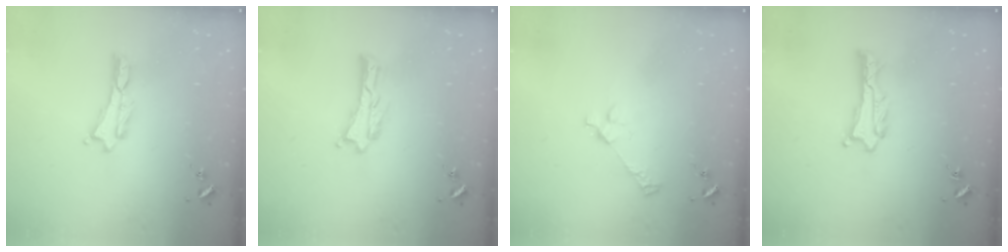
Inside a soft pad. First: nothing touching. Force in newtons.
{"total": 0.0}
{"total": 2.6, "press": 2.6, "slide": 0.3}
{"total": 0.9, "press": 0.8, "slide": 0.1}